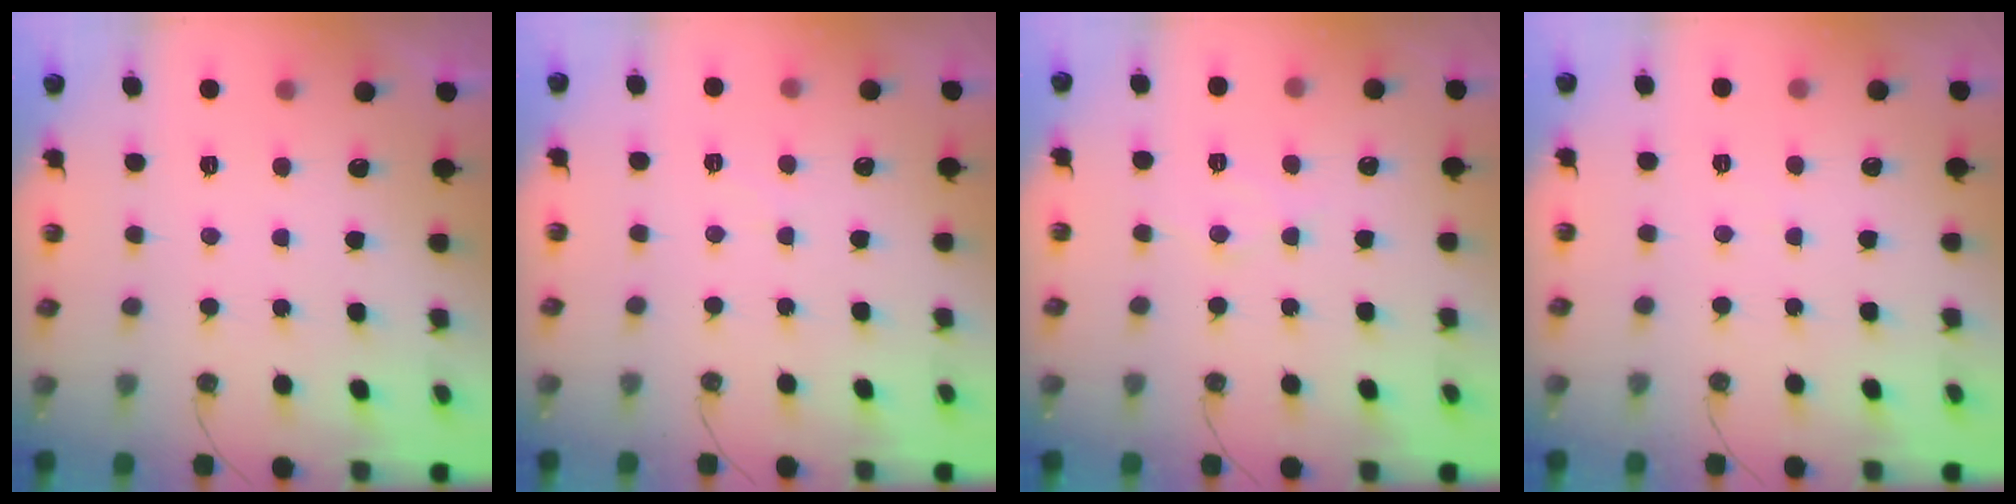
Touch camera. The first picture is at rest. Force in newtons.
{"total": 3.6, "press": 3.5, "slide": 0.6}
{"total": 6.2, "press": 6.2, "slide": 0.8}
{"total": 1.7, "press": 1.6, "slide": 0.3}